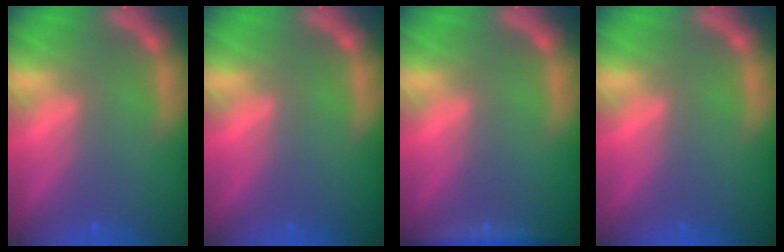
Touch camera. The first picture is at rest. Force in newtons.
{"total": 0.0}
{"total": 2.9}
{"total": 0.0}